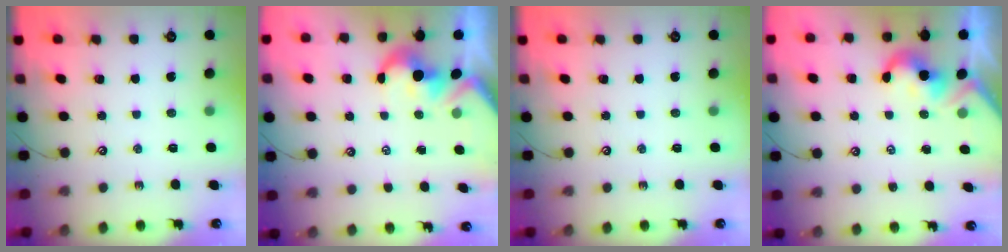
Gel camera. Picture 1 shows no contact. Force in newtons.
{"total": 1.6, "press": 1.3, "slide": 1.0}
{"total": 0.0}
{"total": 2.0, "press": 1.9, "slide": 0.5}